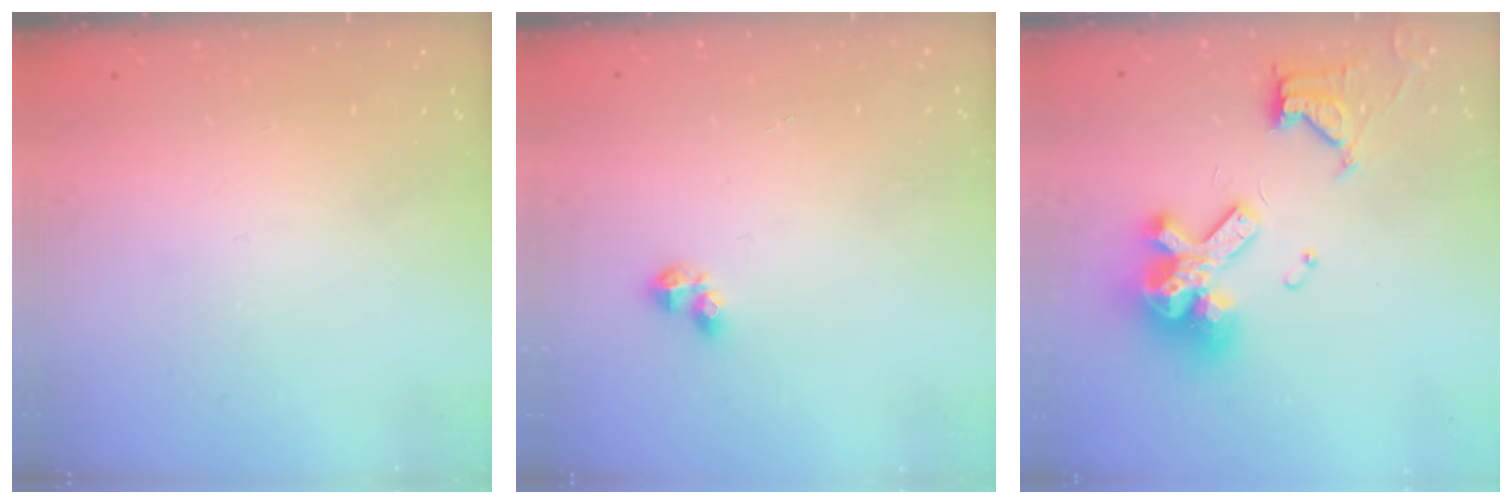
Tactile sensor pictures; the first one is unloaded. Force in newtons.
{"total": 3.3, "press": 3.3, "slide": 0.4}
{"total": 15.7, "press": 15.6, "slide": 1.7}